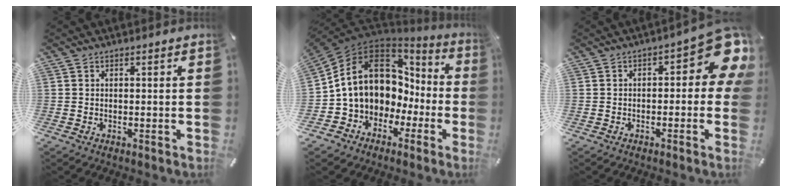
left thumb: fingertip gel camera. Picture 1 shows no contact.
{"total": 15.3, "force": [3.2, 12.1, 8.8], "torque": [-0.172, -0.017, 0.062]}
{"total": 12.3, "force": [3.7, 5.3, 10.4], "torque": [-0.128, -0.034, 0.063]}